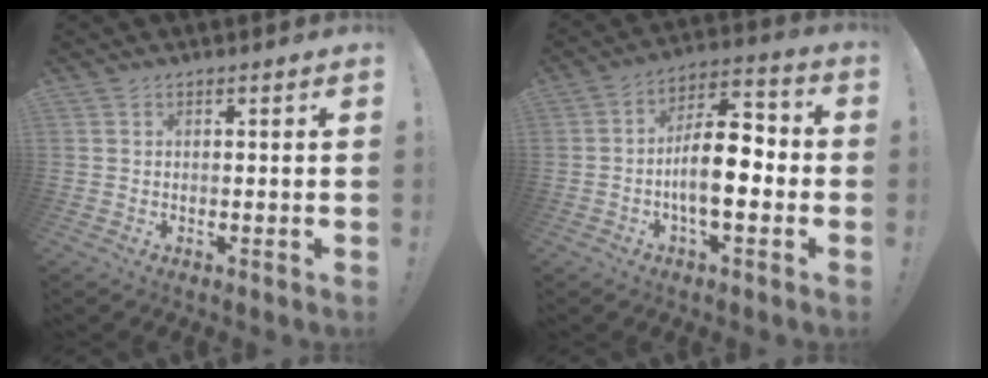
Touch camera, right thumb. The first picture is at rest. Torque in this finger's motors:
{"motor_torque": [1.56, 2.23, 0.91, -0.91, 0.07]}